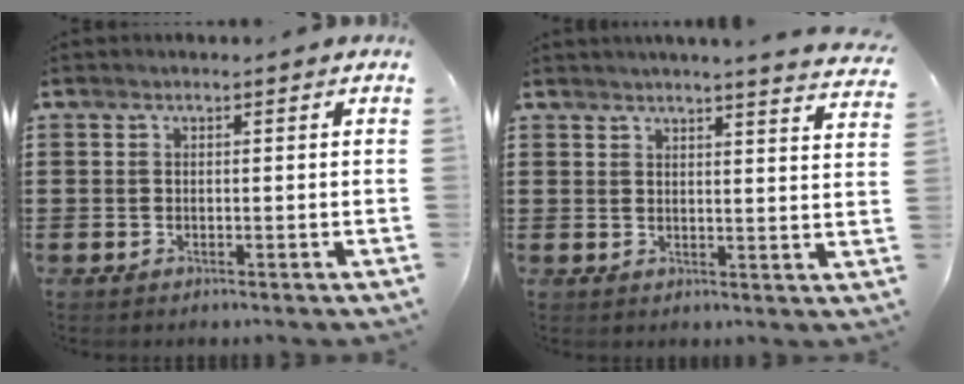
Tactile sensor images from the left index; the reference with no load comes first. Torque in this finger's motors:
{"motor_torque": [1.28, -0.86, 0.54, 0.08]}